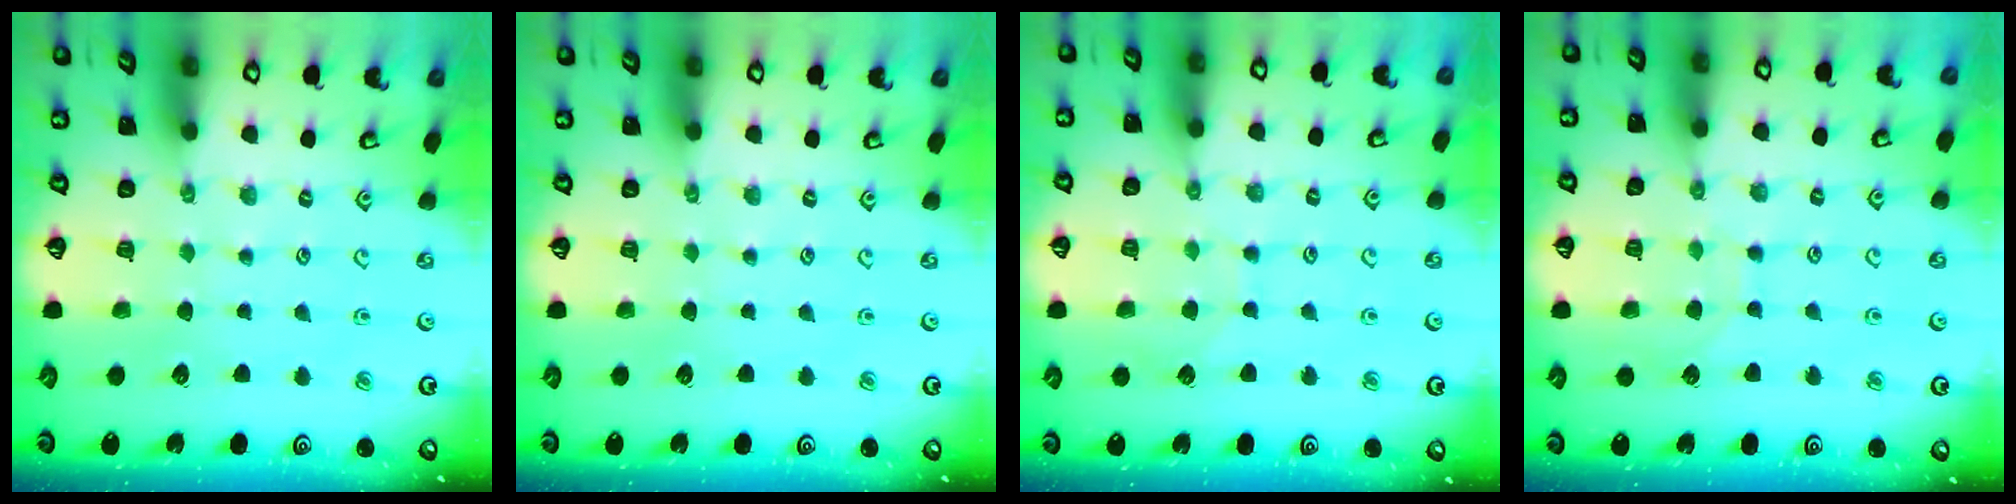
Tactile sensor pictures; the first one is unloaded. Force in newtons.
{"total": 0.0}
{"total": 5.3, "press": 5.3, "slide": 0.7}
{"total": 5.9, "press": 5.9, "slide": 0.5}